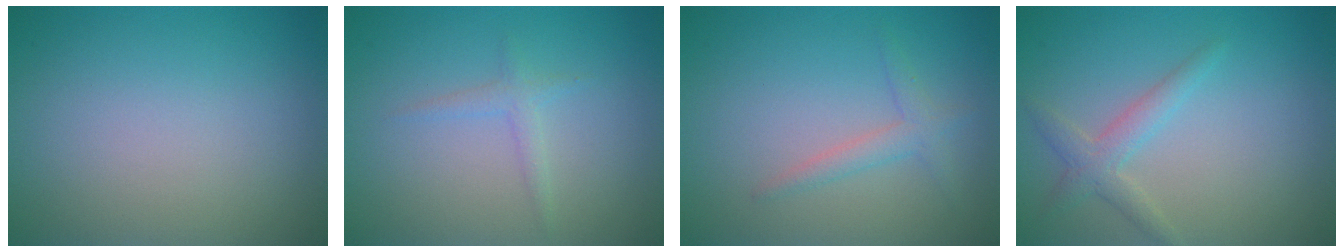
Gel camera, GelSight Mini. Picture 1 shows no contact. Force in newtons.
{"total": 1.1, "press": 1.1, "slide": 0.1}
{"total": 1.6, "press": 1.6, "slide": 0.0}
{"total": 2.2, "press": 2.2, "slide": 0.1}